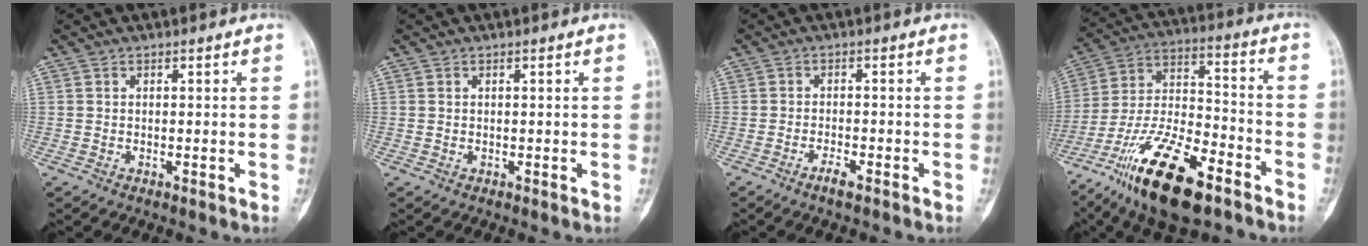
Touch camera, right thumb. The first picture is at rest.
{"total": 0.0}
{"total": 2.5, "force": [-1.8, 0.5, 1.6], "torque": [-0.037, 0.008, -0.035]}
{"total": 21.1, "force": [-13.1, 7.5, 14.7], "torque": [-0.287, 0.064, -0.235]}